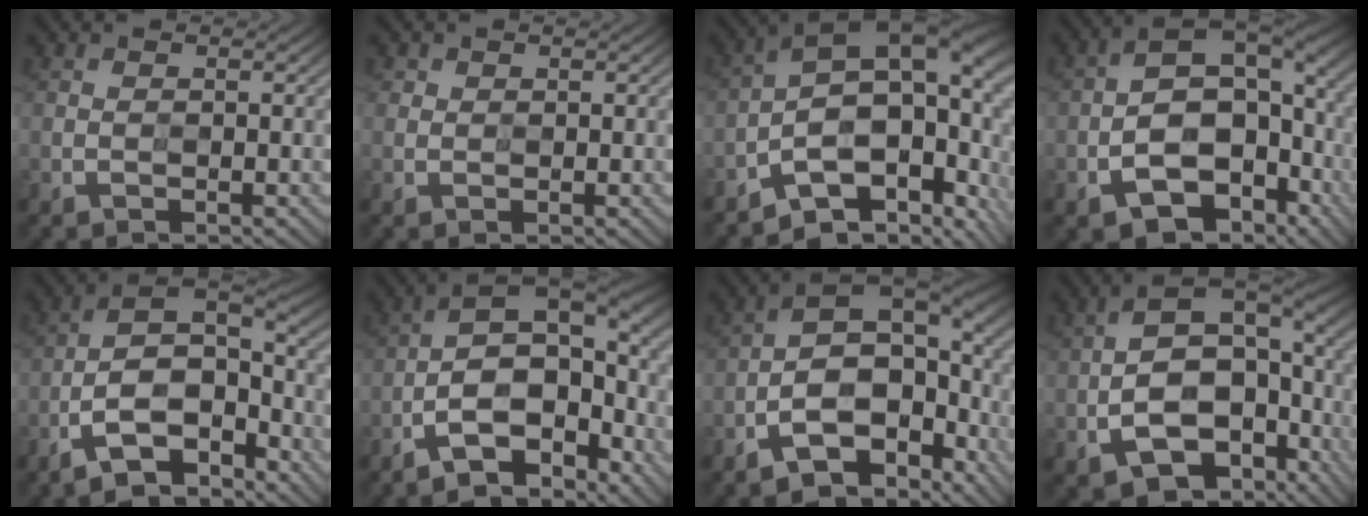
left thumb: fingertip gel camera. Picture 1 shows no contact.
{"total": 1.7, "force": [1.2, 1.1, -0.3], "torque": [0.000, 0.000, 0.020]}
{"total": 14.2, "force": [-4.4, 7.1, 11.4], "torque": [-0.172, 0.008, -0.062]}
{"total": 10.7, "force": [-4.4, 6.6, 7.3], "torque": [-0.113, -0.013, -0.074]}
{"total": 10.2, "force": [-6.4, 4.1, 6.8], "torque": [-0.124, 0.001, -0.123]}
{"total": 12.5, "force": [-5.7, 5.7, 9.5], "torque": [-0.149, 0.004, -0.096]}
{"total": 10.3, "force": [-4.8, 5.3, 7.4], "torque": [-0.107, 0.001, -0.085]}
{"total": 11.2, "force": [-4.4, 6.9, 7.6], "torque": [-0.136, -0.011, -0.073]}